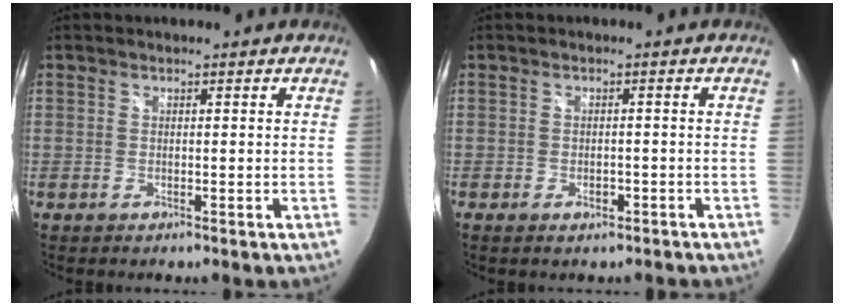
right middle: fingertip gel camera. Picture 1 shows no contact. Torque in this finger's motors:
{"motor_torque": [1.08, -1.06, 0.05, 0.06]}